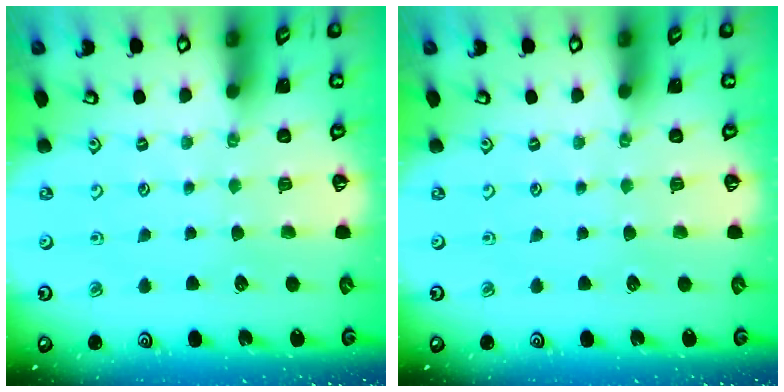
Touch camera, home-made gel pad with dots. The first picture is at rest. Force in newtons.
{"total": 0.0}